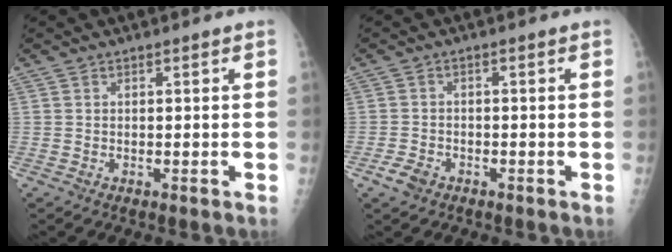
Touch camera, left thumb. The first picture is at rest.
{"total": 2.9, "force": [-1.9, 1.8, 1.3], "torque": [-0.024, 0.008, -0.030]}